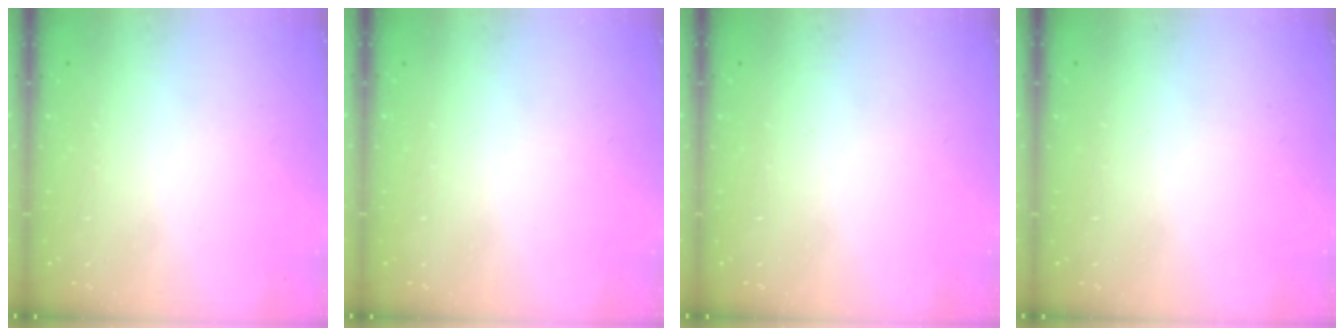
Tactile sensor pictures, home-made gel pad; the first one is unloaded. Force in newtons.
{"total": 0.0}
{"total": 0.0}
{"total": 0.0}